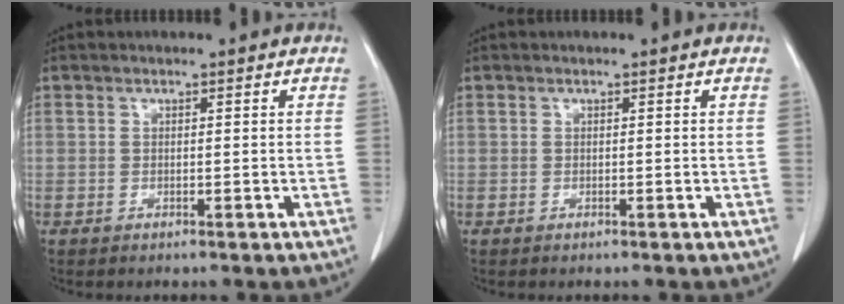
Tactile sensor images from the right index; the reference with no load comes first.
{"total": 0.0}